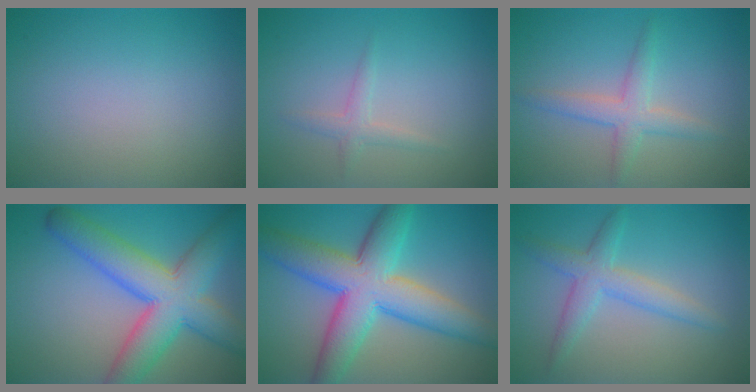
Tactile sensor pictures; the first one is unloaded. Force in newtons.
{"total": 1.3, "press": 1.3, "slide": 0.1}
{"total": 2.7, "press": 2.7, "slide": 0.1}
{"total": 9.0, "press": 9.0, "slide": 0.3}
{"total": 9.9, "press": 9.9, "slide": 0.4}
{"total": 3.3, "press": 3.3, "slide": 0.1}